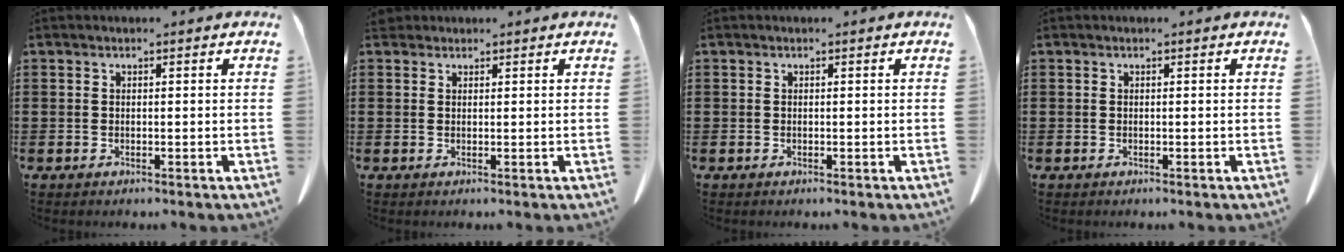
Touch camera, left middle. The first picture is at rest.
{"total": 1.3, "force": [1.1, 0.6, 0.2], "torque": [-0.009, 0.004, 0.021]}
{"total": 0.0}
{"total": 0.0}